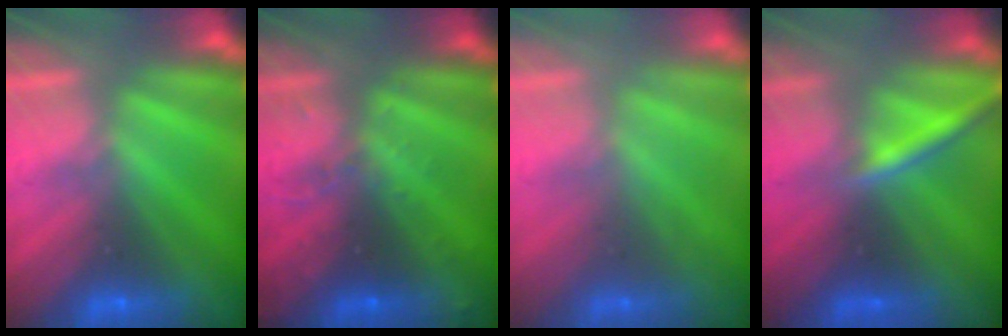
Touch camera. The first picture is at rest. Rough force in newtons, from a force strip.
{"total": 2.9}
{"total": 2.1}
{"total": 2.3}